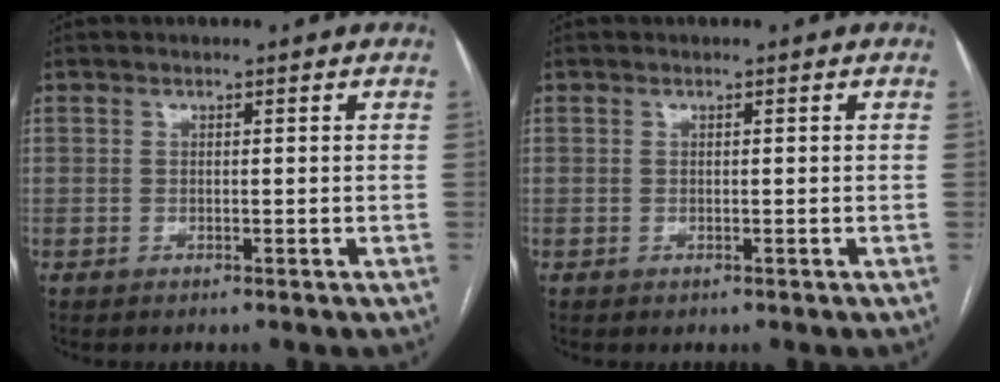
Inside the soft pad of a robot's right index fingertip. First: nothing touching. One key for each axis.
{"total": 0.0}